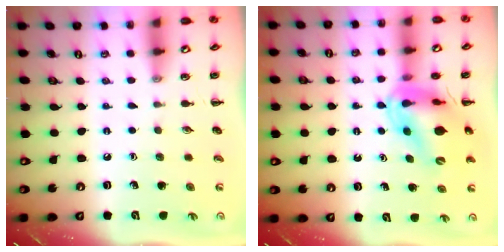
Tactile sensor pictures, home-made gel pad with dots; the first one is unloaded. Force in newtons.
{"total": 14.4, "press": 13.9, "slide": 4.1}